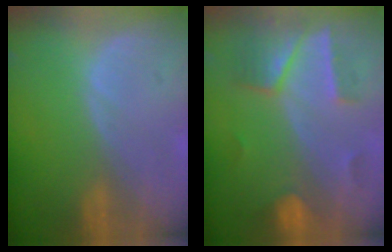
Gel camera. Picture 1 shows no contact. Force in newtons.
{"total": 7.2, "press": 6.4, "slide": 3.4}